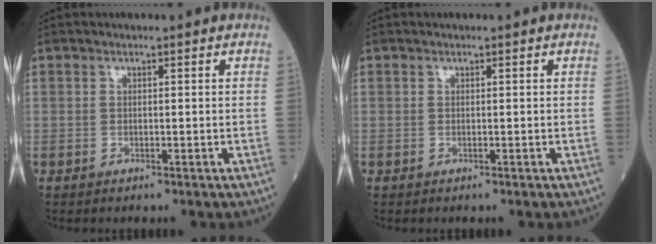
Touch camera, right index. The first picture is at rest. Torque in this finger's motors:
{"motor_torque": [0.04, -0.01, -0.02, 0.01]}